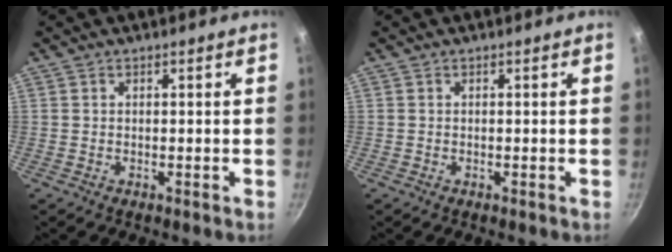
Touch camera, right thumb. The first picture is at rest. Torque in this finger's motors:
{"motor_torque": [-0.25, 0.52, 0.19, 0.39, 0.00]}